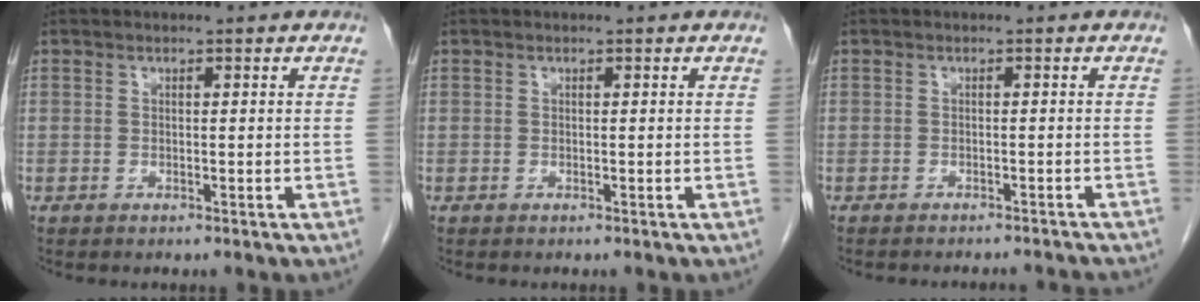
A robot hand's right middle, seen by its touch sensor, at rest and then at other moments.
{"total": 0.0}
{"total": 6.7, "force": [-6.5, 0.6, 1.4], "torque": [-0.012, -0.003, -0.066]}